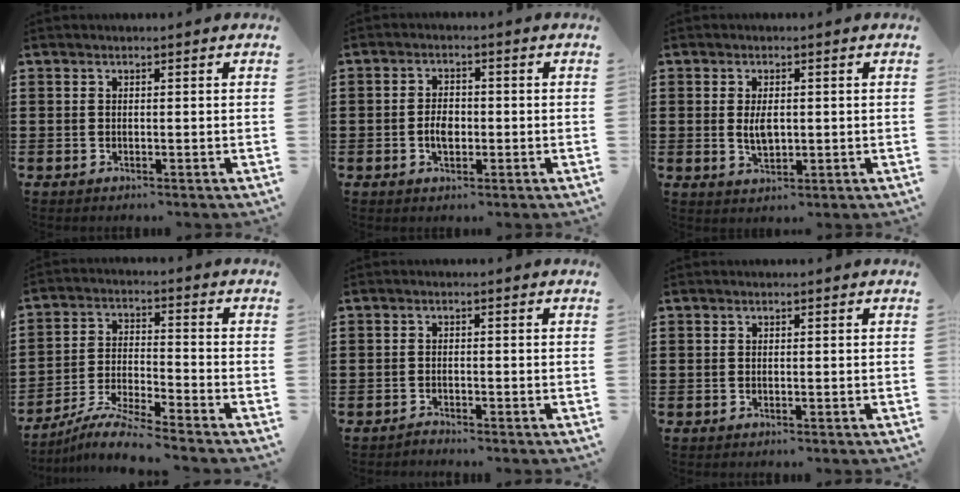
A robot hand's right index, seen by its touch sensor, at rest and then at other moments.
{"total": 3.3, "force": [-0.6, 2.0, 2.5], "torque": [-0.041, 0.001, -0.013]}
{"total": 3.5, "force": [0.2, 1.8, 3.0], "torque": [-0.053, 0.001, 0.001]}
{"total": 6.5, "force": [-6.1, -0.3, 2.3], "torque": [-0.055, -0.010, -0.122]}
{"total": 1.0, "force": [-1.0, 0.1, 0.0], "torque": [-0.003, 0.003, -0.022]}
{"total": 0.0}